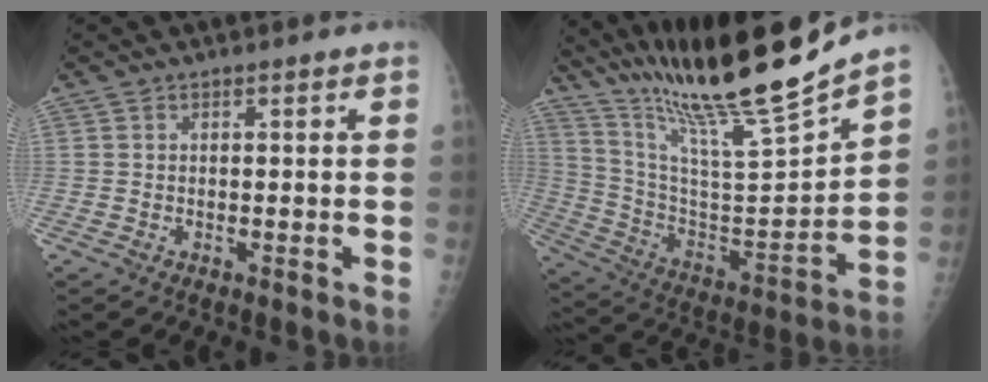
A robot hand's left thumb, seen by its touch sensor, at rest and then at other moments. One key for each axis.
{"total": 23.5, "fx": 19.8, "fy": 0.8, "fz": 12.6, "tx": -0.200, "ty": -0.107, "tz": 0.346}